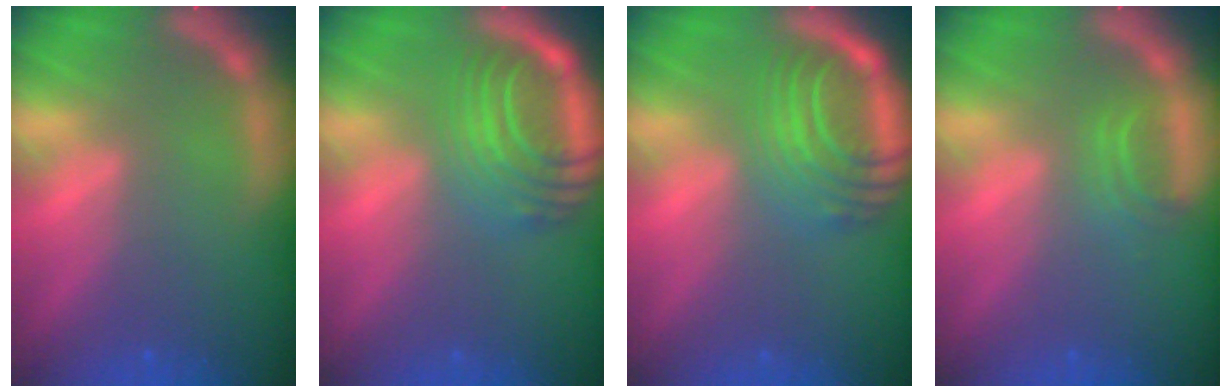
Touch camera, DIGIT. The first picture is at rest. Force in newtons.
{"total": 8.5}
{"total": 8.5}
{"total": 1.9}